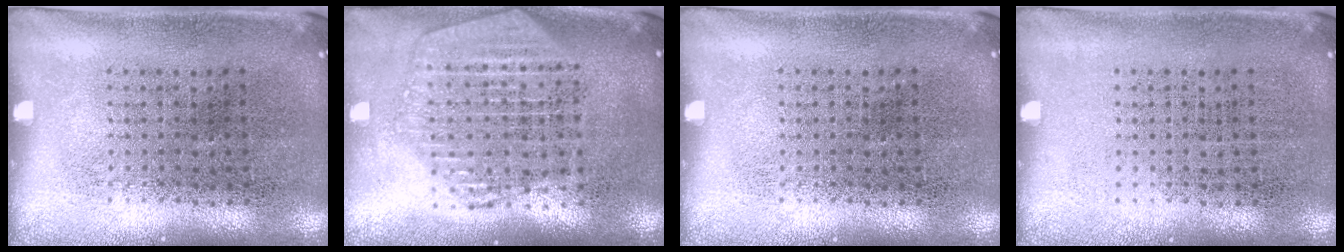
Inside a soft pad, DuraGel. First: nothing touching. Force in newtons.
{"total": 2.2, "press": 1.9, "slide": 1.1}
{"total": 0.0}
{"total": 0.0}